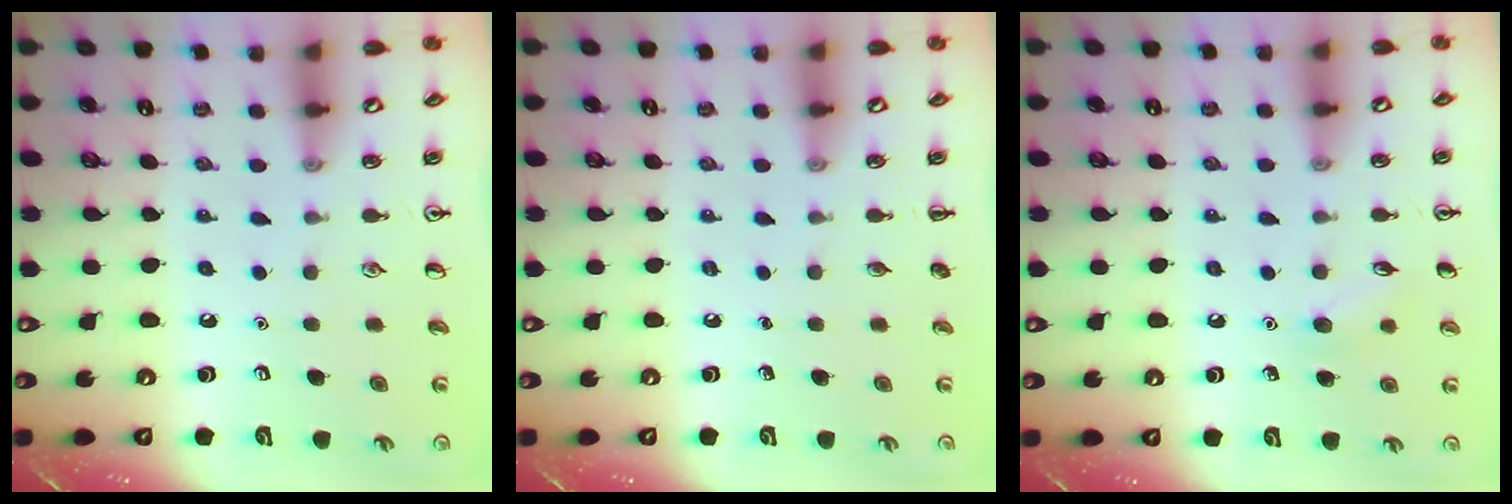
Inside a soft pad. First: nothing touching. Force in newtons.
{"total": 0.0}
{"total": 6.5, "press": 6.3, "slide": 1.7}